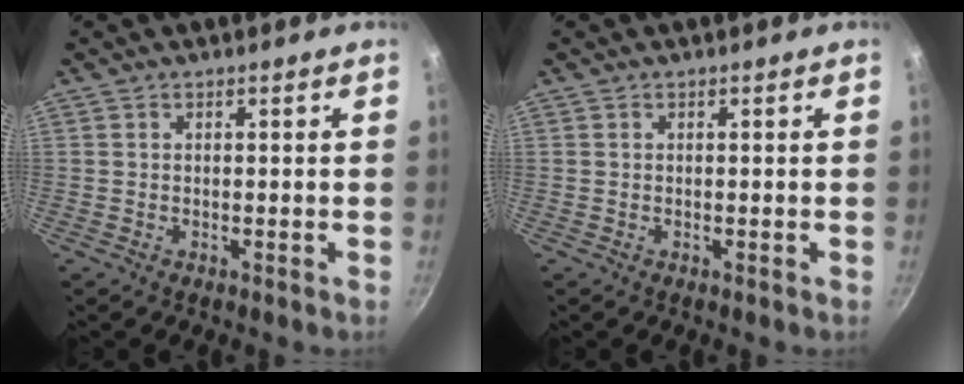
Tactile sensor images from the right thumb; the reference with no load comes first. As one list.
[{"total": 0.0}]